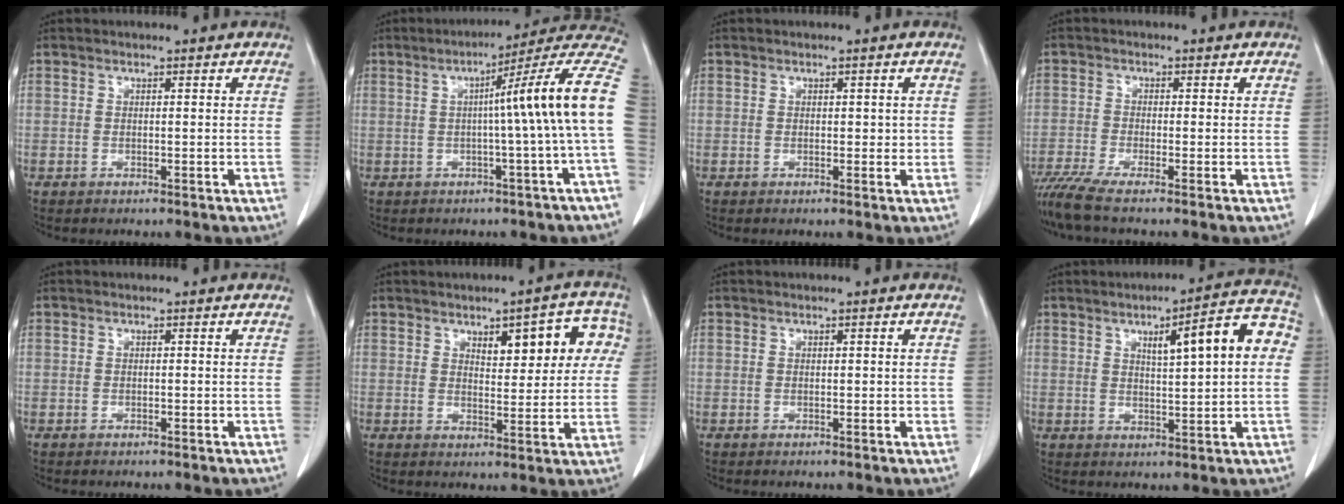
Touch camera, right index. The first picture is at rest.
{"total": 14.9, "force": [0.6, -1.8, 14.8], "torque": [-0.181, 0.029, -0.003]}
{"total": 1.5, "force": [0.3, 0.9, 1.2], "torque": [-0.014, 0.000, 0.006]}
{"total": 5.0, "force": [-4.1, -0.8, 2.8], "torque": [-0.054, -0.014, -0.078]}
{"total": 0.0}
{"total": 9.4, "force": [3.5, 3.8, 7.9], "torque": [-0.088, 0.026, 0.046]}
{"total": 0.6, "force": [0.2, 0.3, 0.4], "torque": [-0.004, 0.002, 0.004]}
{"total": 10.9, "force": [2.6, 1.6, 10.4], "torque": [-0.139, 0.027, 0.034]}